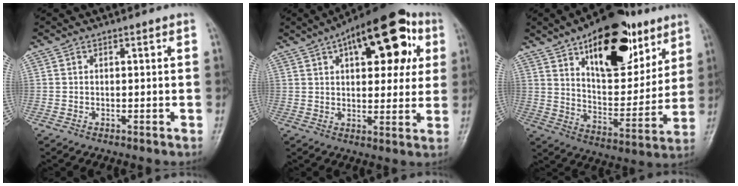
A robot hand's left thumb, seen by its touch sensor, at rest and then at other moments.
{"total": 20.7, "force": [8.0, 9.6, 16.5], "torque": [-0.197, 0.009, 0.109]}
{"total": 24.3, "force": [13.1, 11.8, 16.7], "torque": [-0.203, -0.047, 0.209]}